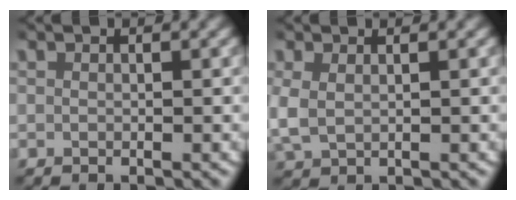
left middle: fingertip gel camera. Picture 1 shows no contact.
{"total": 3.4, "force": [0.4, 2.8, 1.9], "torque": [-0.064, -0.005, 0.013]}